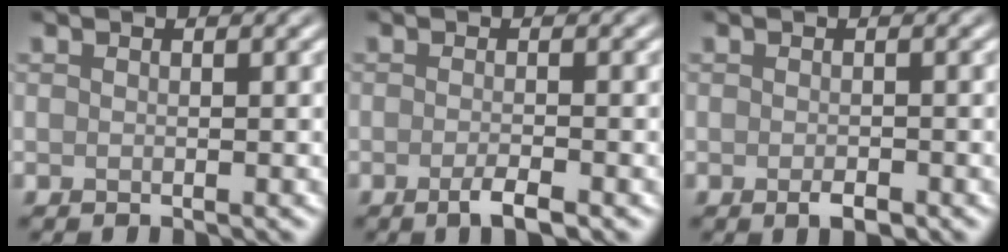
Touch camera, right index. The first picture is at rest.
{"total": 2.1, "force": [-1.2, 0.4, 1.7], "torque": [-0.025, 0.000, -0.024]}
{"total": 1.3, "force": [-0.7, 0.6, 1.0], "torque": [-0.017, -0.003, -0.010]}